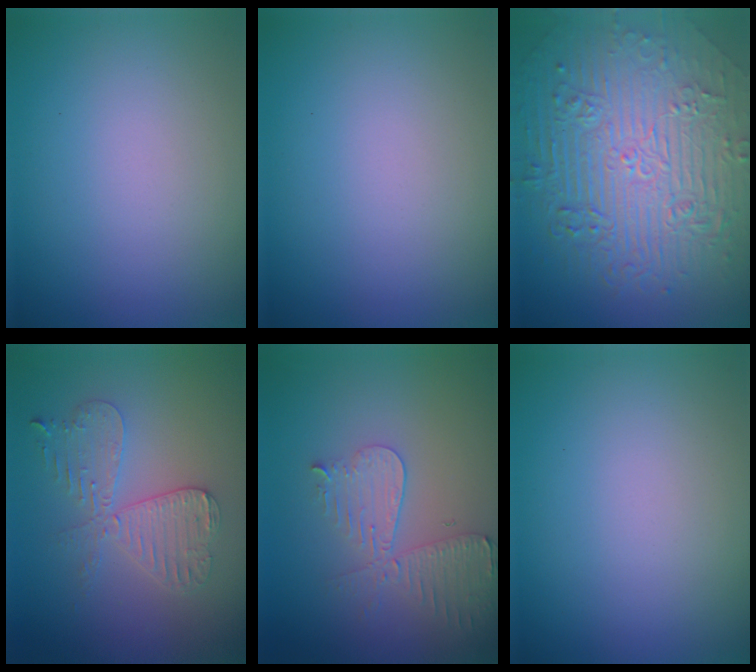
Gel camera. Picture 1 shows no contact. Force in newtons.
{"total": 0.0}
{"total": 11.2, "press": 7.3, "slide": 8.4}
{"total": 4.3, "press": 3.7, "slide": 2.1}
{"total": 3.9, "press": 3.4, "slide": 1.8}
{"total": 0.0}